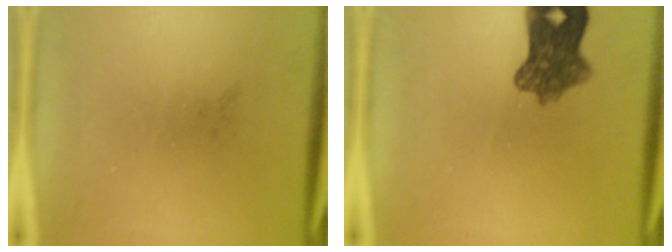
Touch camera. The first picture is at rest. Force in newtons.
{"total": 7.1}